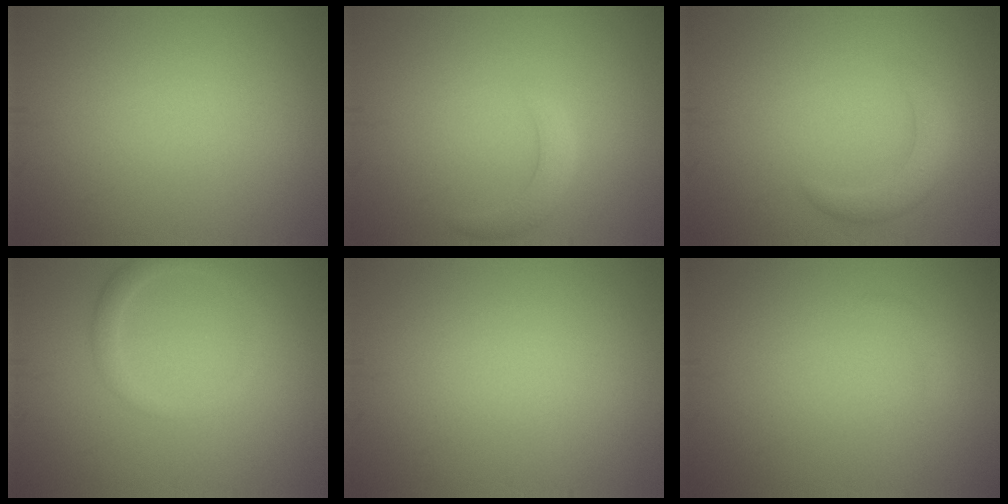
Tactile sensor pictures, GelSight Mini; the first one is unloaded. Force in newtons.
{"total": 2.0, "press": 2.0, "slide": 0.1}
{"total": 2.5, "press": 2.5, "slide": 0.2}
{"total": 1.7, "press": 1.7, "slide": 0.1}
{"total": 0.0}
{"total": 0.6, "press": 0.6, "slide": 0.0}